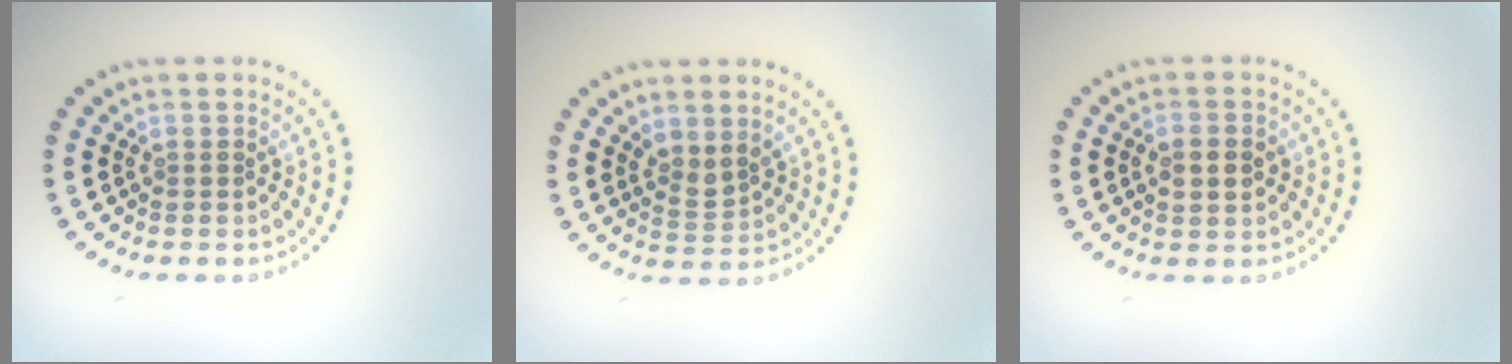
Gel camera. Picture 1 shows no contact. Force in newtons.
{"total": 1.9, "press": 1.5, "slide": 1.2}
{"total": 2.4, "press": 2.4, "slide": 0.2}